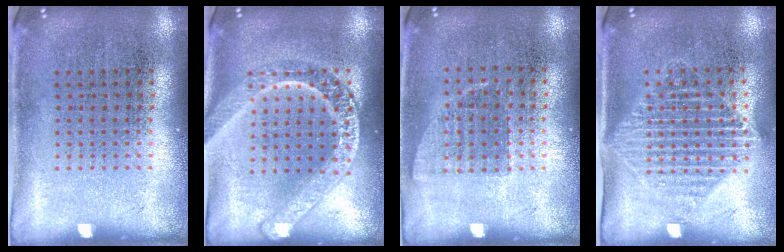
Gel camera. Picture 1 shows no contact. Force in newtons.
{"total": 2.6, "press": 2.6, "slide": 0.3}
{"total": 0.7, "press": 0.7, "slide": 0.3}
{"total": 1.5, "press": 1.3, "slide": 0.8}